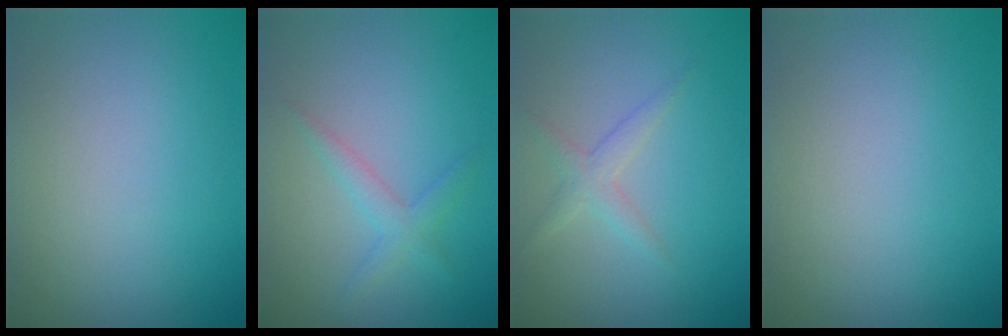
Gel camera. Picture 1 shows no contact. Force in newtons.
{"total": 1.9, "press": 1.9, "slide": 0.1}
{"total": 1.7, "press": 1.7, "slide": 0.1}
{"total": 0.0}